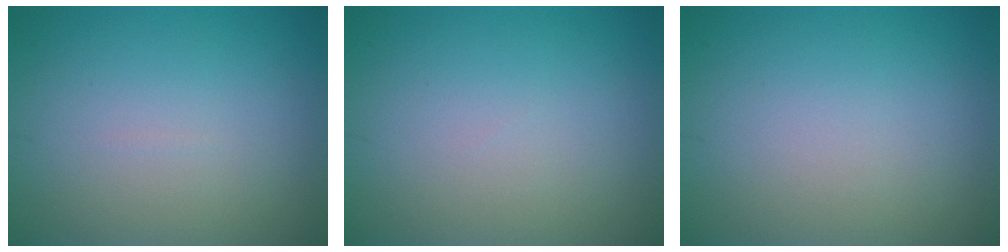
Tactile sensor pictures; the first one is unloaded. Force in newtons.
{"total": 0.0}
{"total": 0.0}